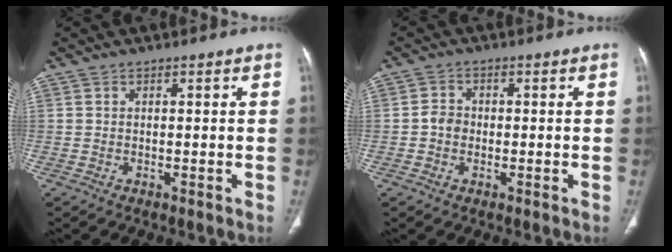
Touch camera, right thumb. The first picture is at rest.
{"total": 2.8, "force": [-0.4, 2.3, 1.4], "torque": [-0.014, 0.008, -0.014]}